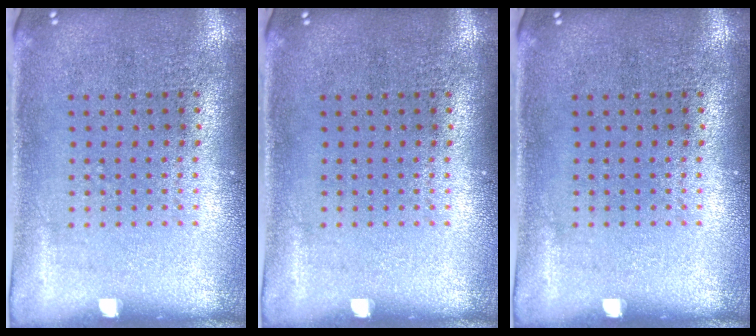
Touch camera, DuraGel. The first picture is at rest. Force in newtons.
{"total": 0.0}
{"total": 0.0}